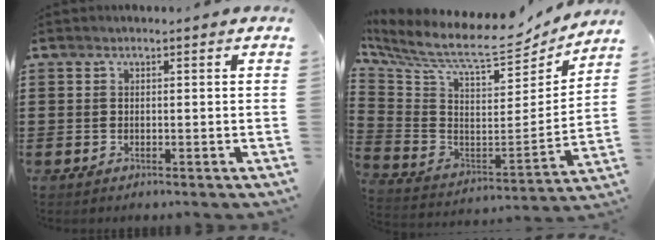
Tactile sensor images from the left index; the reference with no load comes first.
{"total": 8.9, "force": [7.7, 1.6, 4.2], "torque": [-0.111, -0.067, 0.124]}